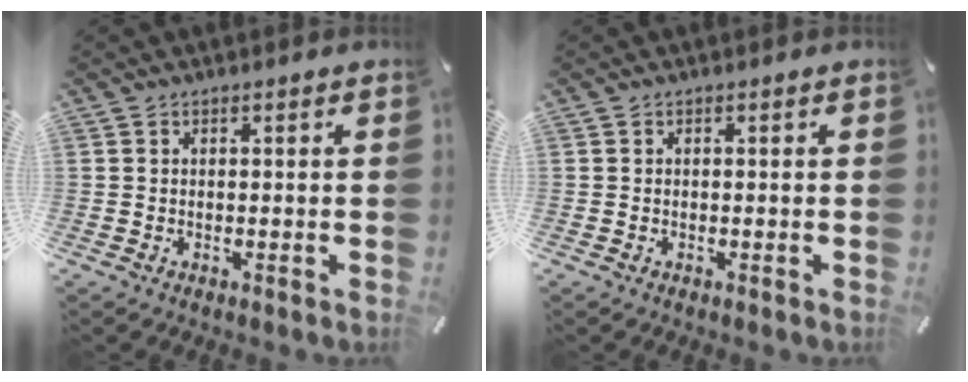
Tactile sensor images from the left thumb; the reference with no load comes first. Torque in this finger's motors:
{"motor_torque": [-0.01, -0.08, 0.08, 0.08, 0.03]}